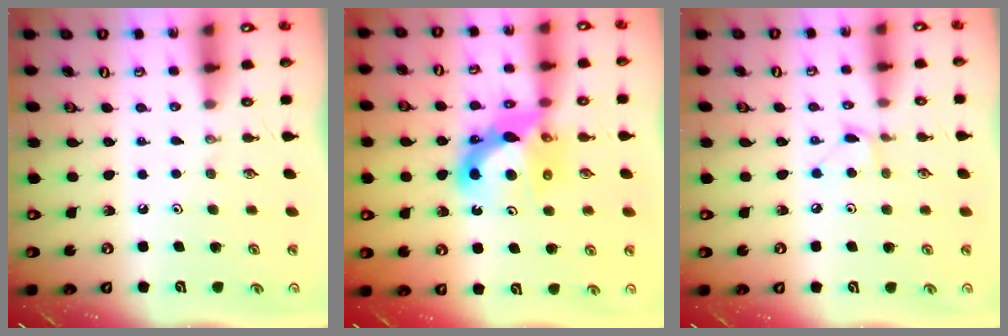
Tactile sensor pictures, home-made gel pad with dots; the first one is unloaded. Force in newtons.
{"total": 11.4, "press": 11.4, "slide": 1.3}
{"total": 4.7, "press": 4.6, "slide": 0.6}